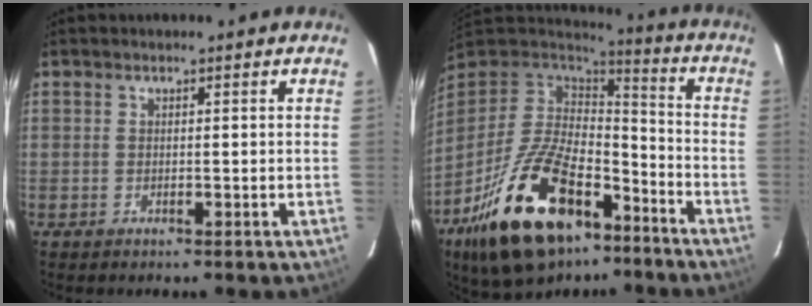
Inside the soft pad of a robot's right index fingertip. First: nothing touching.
{"total": 26.4, "force": [-15.6, 12.9, 16.9], "torque": [-0.334, -0.015, -0.247]}